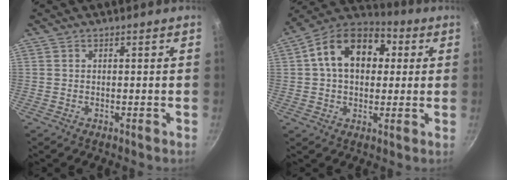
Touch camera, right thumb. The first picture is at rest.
{"total": 16.5, "force": [3.4, 11.4, 11.3], "torque": [-0.155, 0.026, 0.035]}